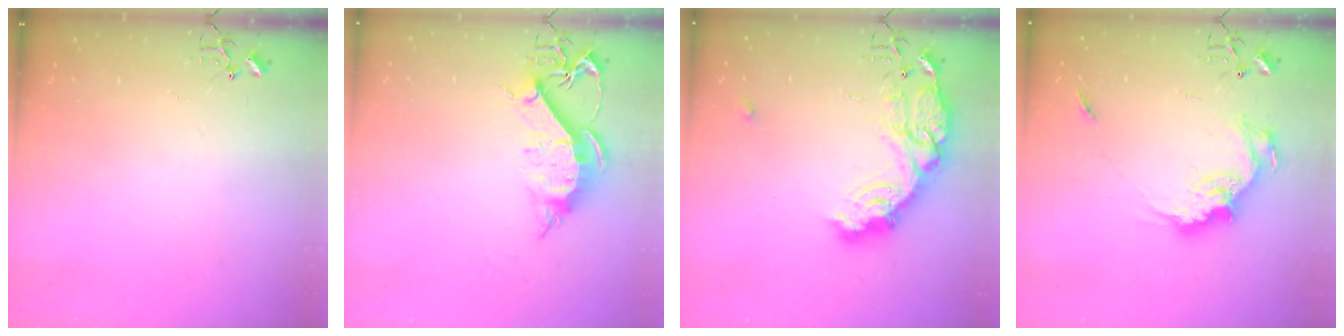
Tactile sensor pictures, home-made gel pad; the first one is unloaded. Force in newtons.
{"total": 11.4, "press": 11.3, "slide": 1.1}
{"total": 18.7, "press": 18.7, "slide": 1.3}
{"total": 14.8, "press": 14.8, "slide": 0.8}